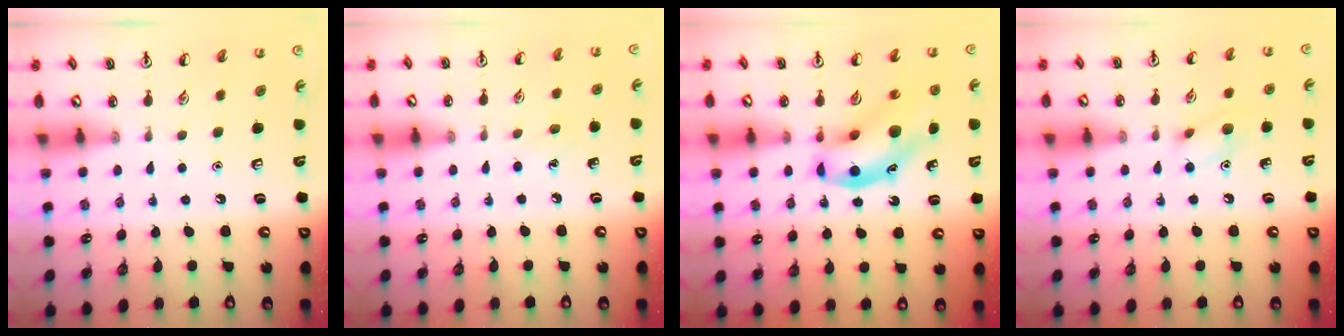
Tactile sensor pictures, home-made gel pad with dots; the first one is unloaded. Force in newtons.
{"total": 5.3, "press": 5.0, "slide": 1.6}
{"total": 11.5, "press": 11.1, "slide": 3.1}
{"total": 7.9, "press": 7.8, "slide": 1.6}